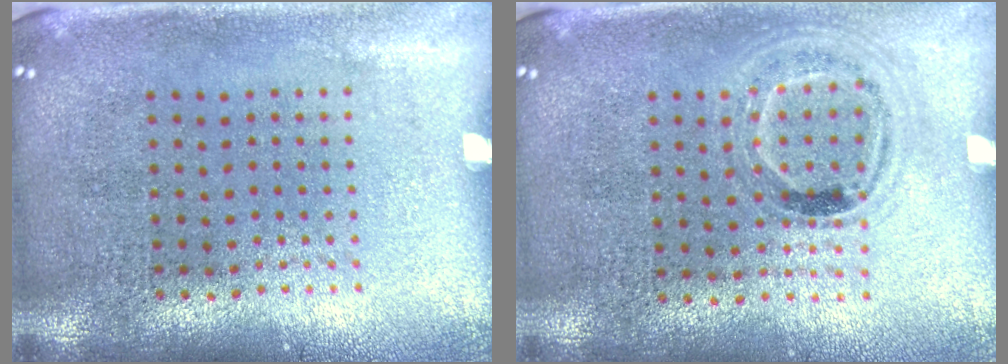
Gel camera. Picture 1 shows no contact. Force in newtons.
{"total": 1.0, "press": 0.9, "slide": 0.3}